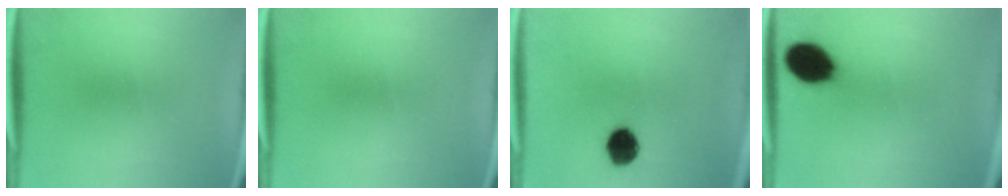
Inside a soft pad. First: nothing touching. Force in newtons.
{"total": 0.0}
{"total": 8.3}
{"total": 11.8}